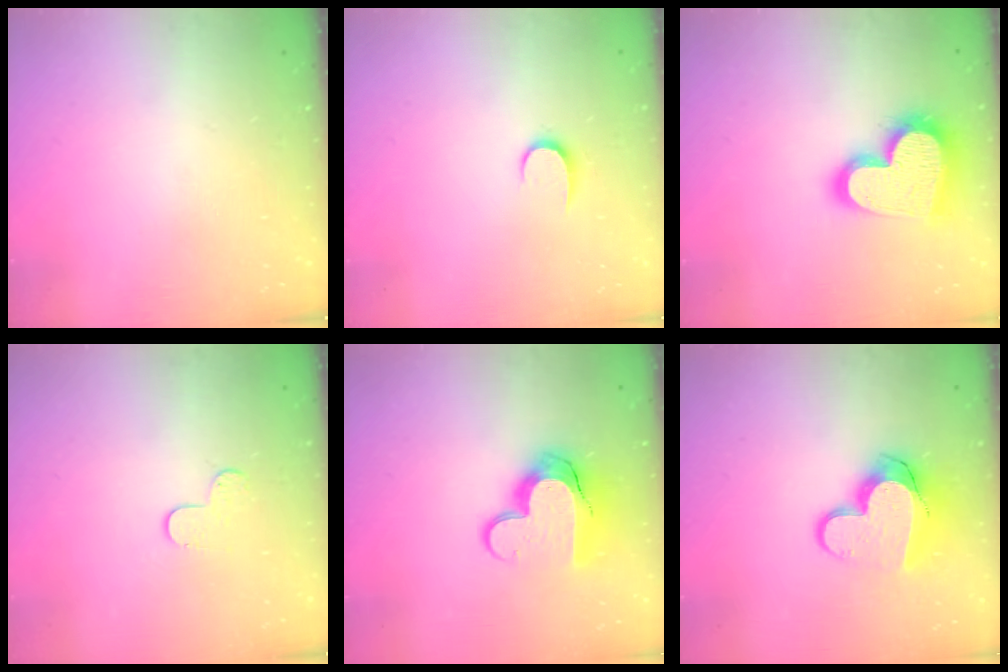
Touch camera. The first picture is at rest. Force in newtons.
{"total": 5.4, "press": 5.4, "slide": 0.5}
{"total": 21.5, "press": 21.4, "slide": 1.5}
{"total": 3.8, "press": 3.8, "slide": 0.3}
{"total": 14.0, "press": 13.9, "slide": 0.7}
{"total": 13.4, "press": 13.4, "slide": 1.1}